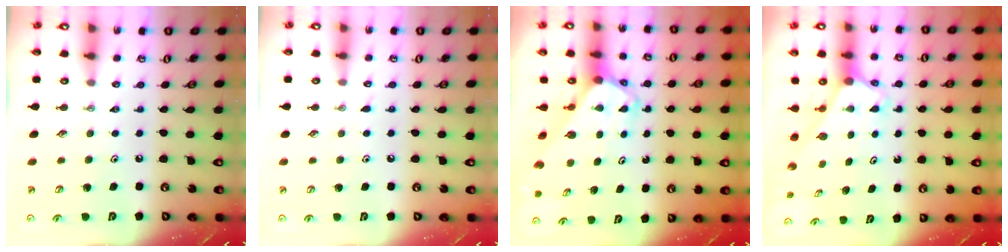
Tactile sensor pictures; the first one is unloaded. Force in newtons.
{"total": 4.3, "press": 4.3, "slide": 0.6}
{"total": 2.8, "press": 2.8, "slide": 0.2}
{"total": 2.4, "press": 2.4, "slide": 0.2}